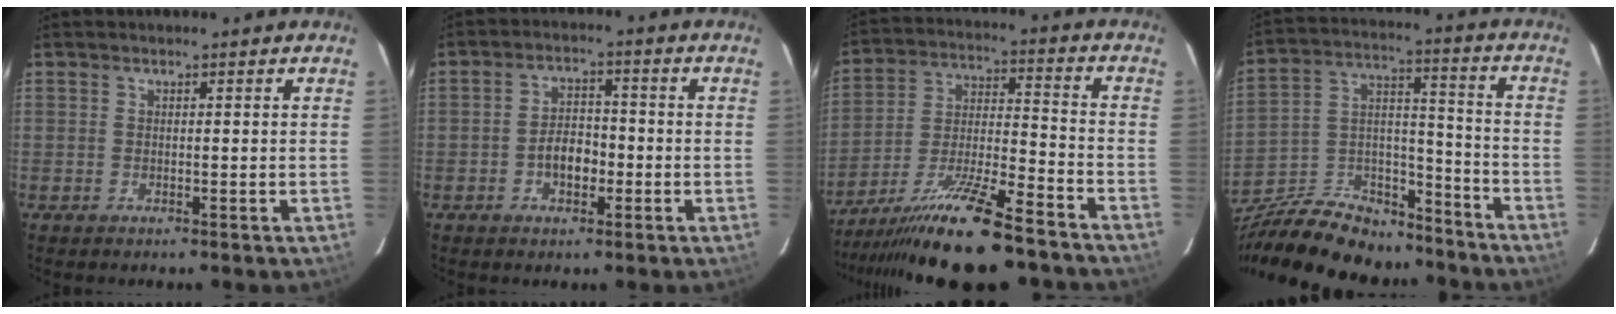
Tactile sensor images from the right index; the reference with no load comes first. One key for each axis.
{"total": 5.0, "fx": -1.7, "fy": 3.0, "fz": 3.6, "tx": -0.068, "ty": 0.011, "tz": -0.027}
{"total": 20.5, "fx": -16.7, "fy": 2.9, "fz": 11.6, "tx": -0.222, "ty": -0.032, "tz": -0.271}
{"total": 24.8, "fx": -19.0, "fy": 11.0, "fz": 11.6, "tx": -0.247, "ty": 0.034, "tz": -0.293}